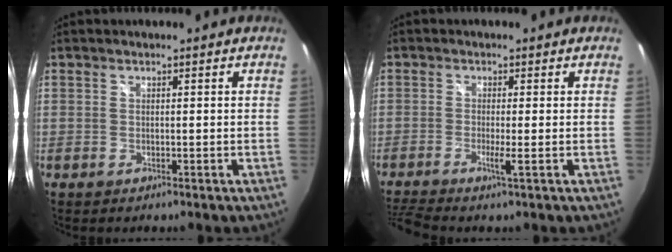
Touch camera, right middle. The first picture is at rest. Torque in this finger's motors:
{"motor_torque": [1.06, -1.07, 0.27, 0.11]}